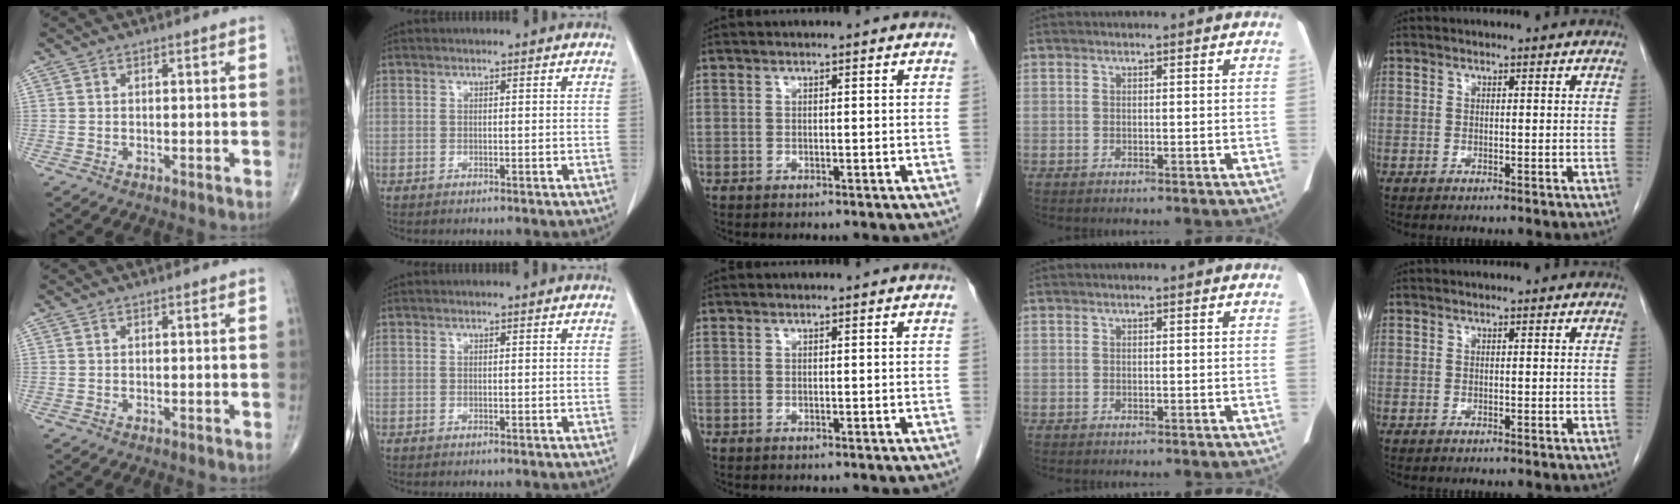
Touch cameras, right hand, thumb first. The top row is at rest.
{}